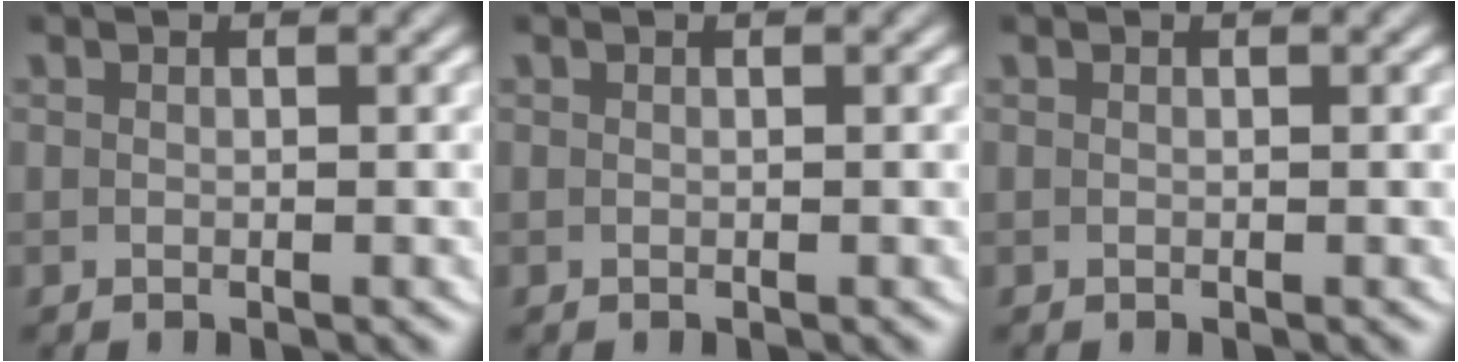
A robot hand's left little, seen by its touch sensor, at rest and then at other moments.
{"total": 0.0}
{"total": 0.0}